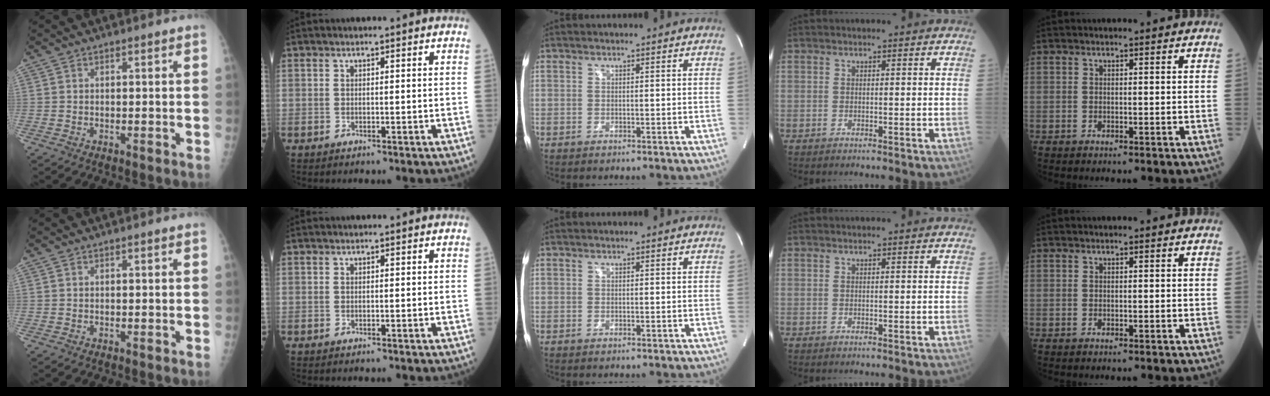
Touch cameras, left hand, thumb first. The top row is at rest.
{}